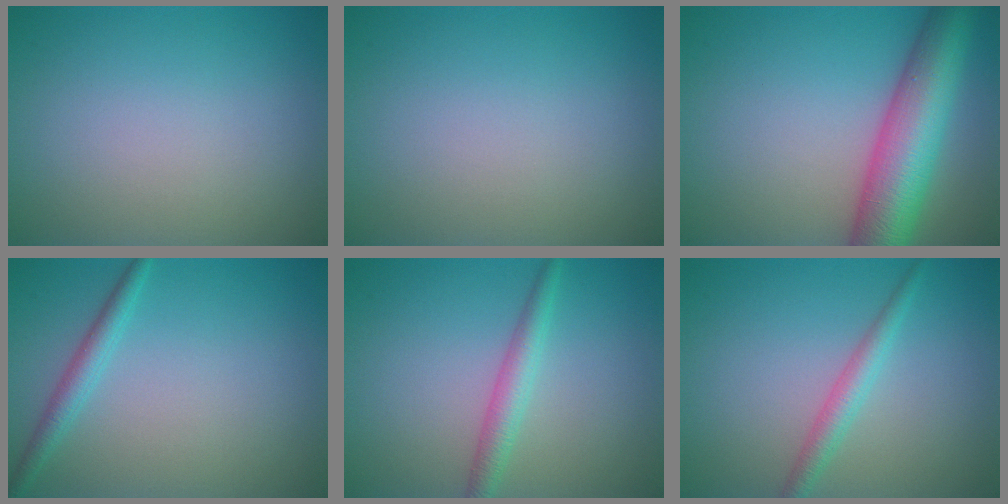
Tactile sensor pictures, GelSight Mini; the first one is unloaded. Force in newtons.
{"total": 0.0}
{"total": 9.4, "press": 9.4, "slide": 0.3}
{"total": 2.0, "press": 2.0, "slide": 0.1}
{"total": 2.4, "press": 2.4, "slide": 0.0}
{"total": 2.2, "press": 2.2, "slide": 0.0}